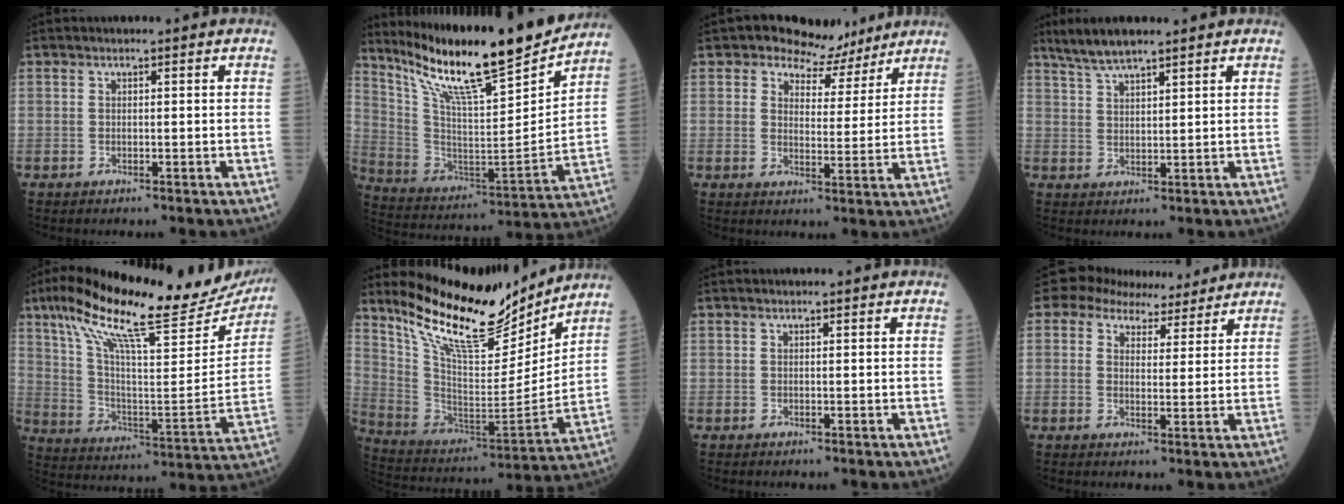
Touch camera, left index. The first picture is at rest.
{"total": 21.9, "force": [18.6, 0.9, 11.5], "torque": [-0.202, -0.030, 0.312]}
{"total": 6.8, "force": [5.5, 3.8, 1.2], "torque": [-0.011, 0.003, 0.074]}
{"total": 5.5, "force": [4.6, 0.4, 3.0], "torque": [-0.067, 0.017, 0.092]}
{"total": 26.9, "force": [22.3, 3.6, 14.6], "torque": [-0.252, -0.028, 0.323]}
{"total": 18.4, "force": [15.9, 3.8, 8.5], "torque": [-0.157, -0.031, 0.279]}
{"total": 0.0}
{"total": 7.0, "force": [5.8, 3.6, 1.4], "torque": [-0.023, 0.018, 0.082]}